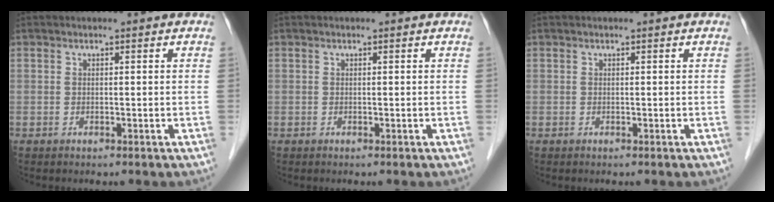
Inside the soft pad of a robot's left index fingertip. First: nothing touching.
{"total": 0.0}
{"total": 0.0}